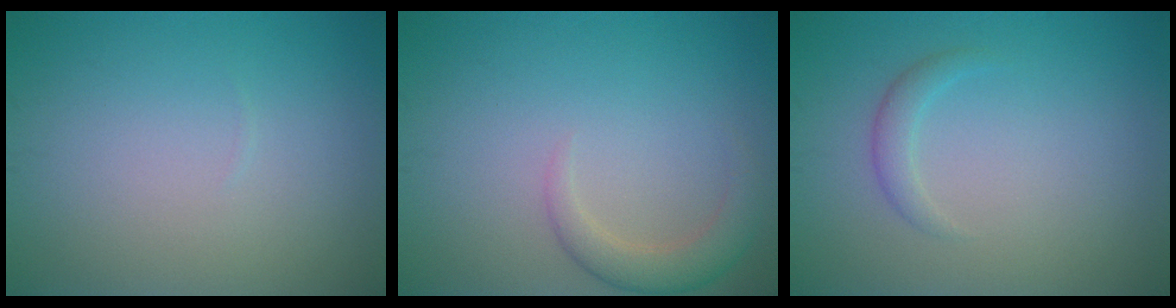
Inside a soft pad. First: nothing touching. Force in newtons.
{"total": 2.8, "press": 2.7, "slide": 0.2}
{"total": 1.4, "press": 1.4, "slide": 0.1}